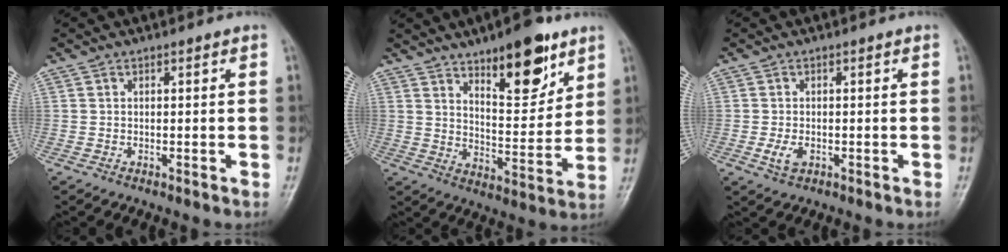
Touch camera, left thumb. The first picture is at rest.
{"total": 14.9, "force": [9.1, 5.7, 10.3], "torque": [-0.112, -0.061, 0.144]}
{"total": 2.6, "force": [-0.7, 1.6, 2.0], "torque": [-0.042, -0.003, -0.013]}